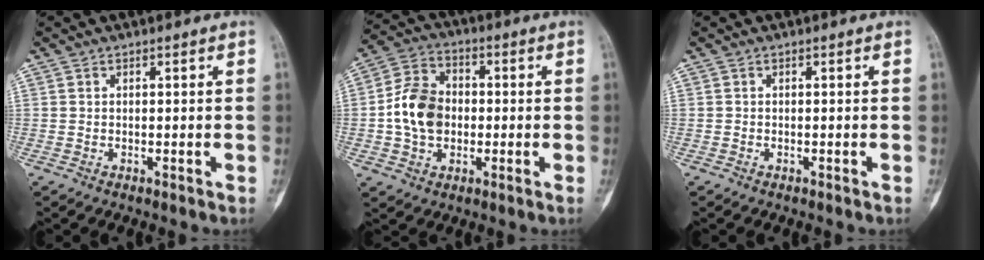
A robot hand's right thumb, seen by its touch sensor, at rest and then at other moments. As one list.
[{"total": 11.0, "force": [-0.7, 8.3, 7.1], "torque": [-0.115, 0.024, -0.021]}, {"total": 0.0}]